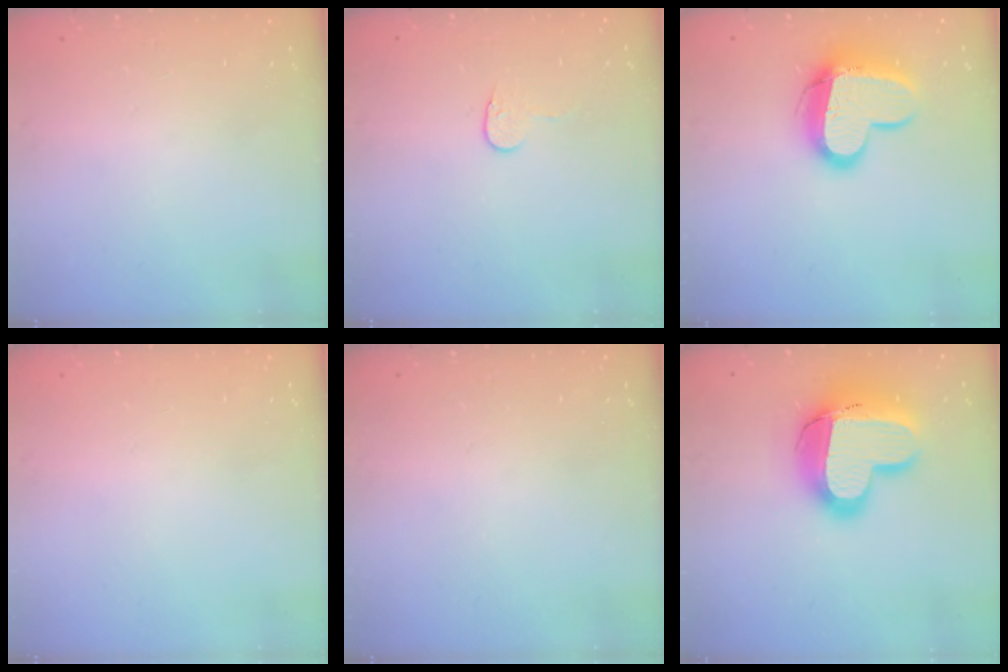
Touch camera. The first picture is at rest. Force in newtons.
{"total": 4.1, "press": 4.1, "slide": 0.4}
{"total": 14.4, "press": 14.3, "slide": 1.4}
{"total": 0.0}
{"total": 0.0}
{"total": 18.9, "press": 18.9, "slide": 1.6}